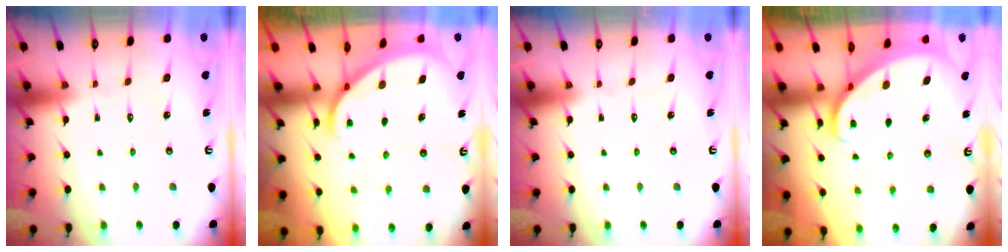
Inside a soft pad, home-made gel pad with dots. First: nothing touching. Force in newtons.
{"total": 2.1, "press": 2.1, "slide": 0.1}
{"total": 0.0}
{"total": 2.6, "press": 2.6, "slide": 0.3}